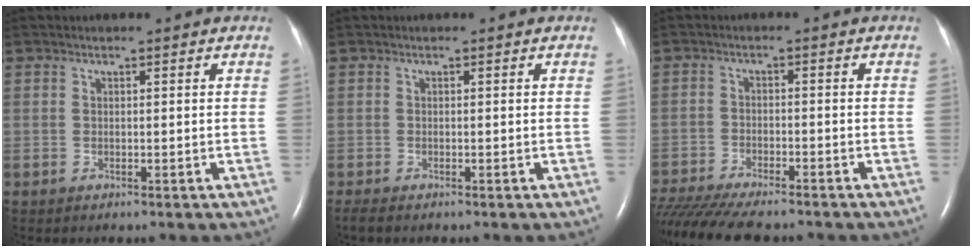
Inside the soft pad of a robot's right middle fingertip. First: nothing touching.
{"total": 1.4, "force": [-1.2, 0.2, 0.7], "torque": [-0.019, -0.006, -0.018]}
{"total": 14.8, "force": [-12.9, 2.2, 6.8], "torque": [-0.129, -0.029, -0.198]}